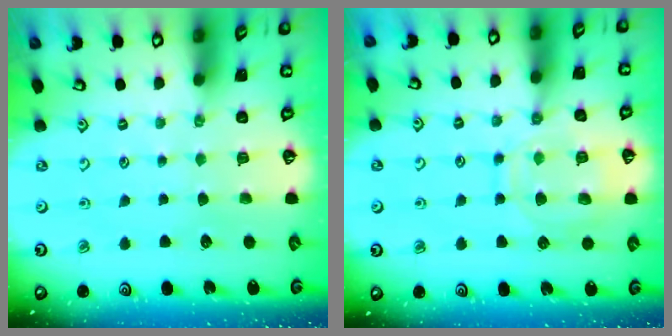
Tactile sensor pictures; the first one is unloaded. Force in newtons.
{"total": 12.4, "press": 12.3, "slide": 1.1}